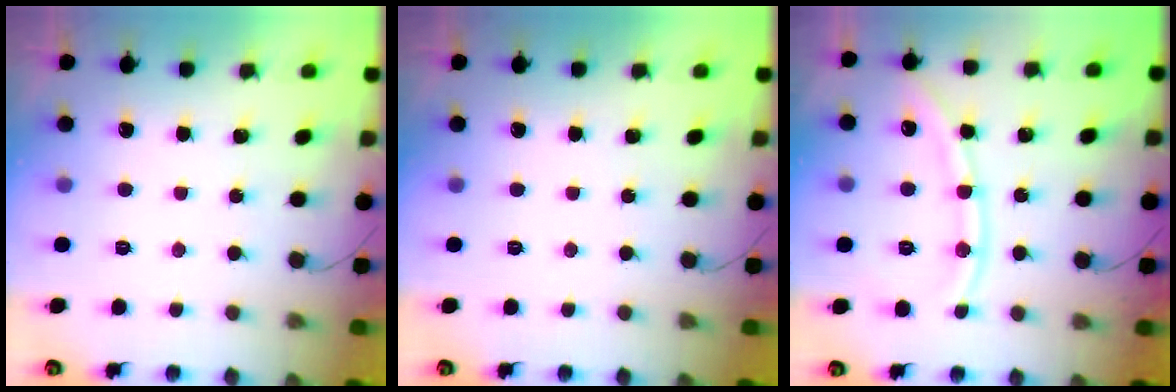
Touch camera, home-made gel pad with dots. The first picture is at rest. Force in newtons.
{"total": 0.0}
{"total": 9.7, "press": 9.6, "slide": 1.4}